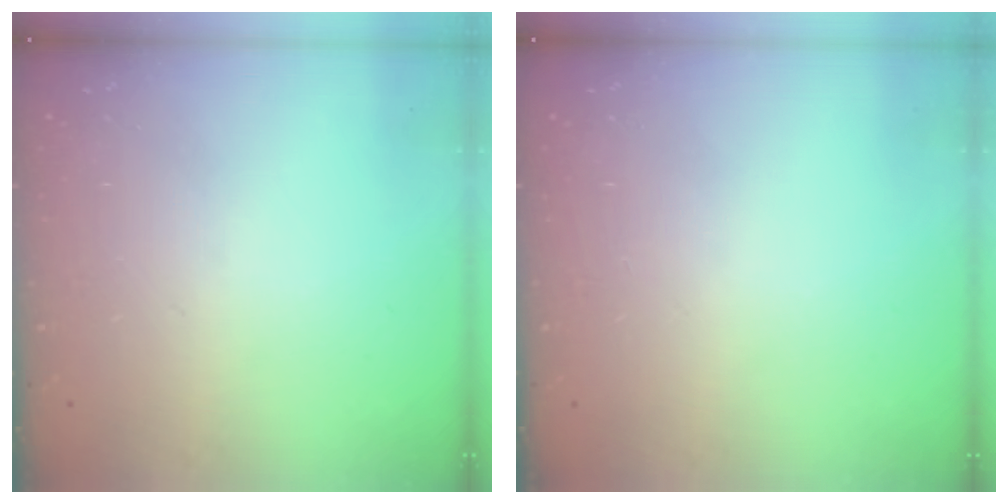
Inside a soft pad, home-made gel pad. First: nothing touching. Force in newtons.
{"total": 0.0}